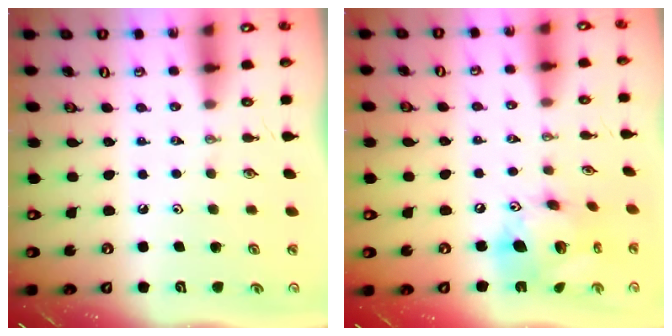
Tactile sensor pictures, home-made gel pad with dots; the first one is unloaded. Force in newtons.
{"total": 16.8, "press": 16.7, "slide": 1.8}